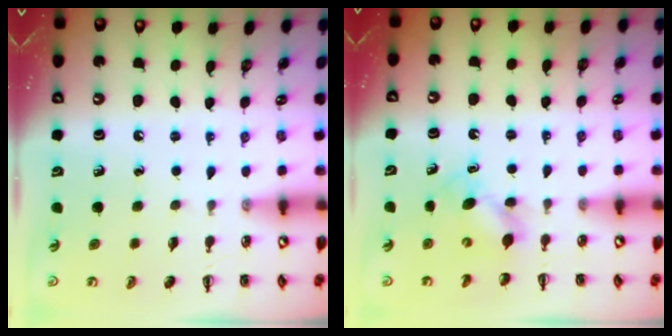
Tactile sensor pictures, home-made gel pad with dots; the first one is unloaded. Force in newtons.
{"total": 4.4, "press": 4.3, "slide": 0.8}